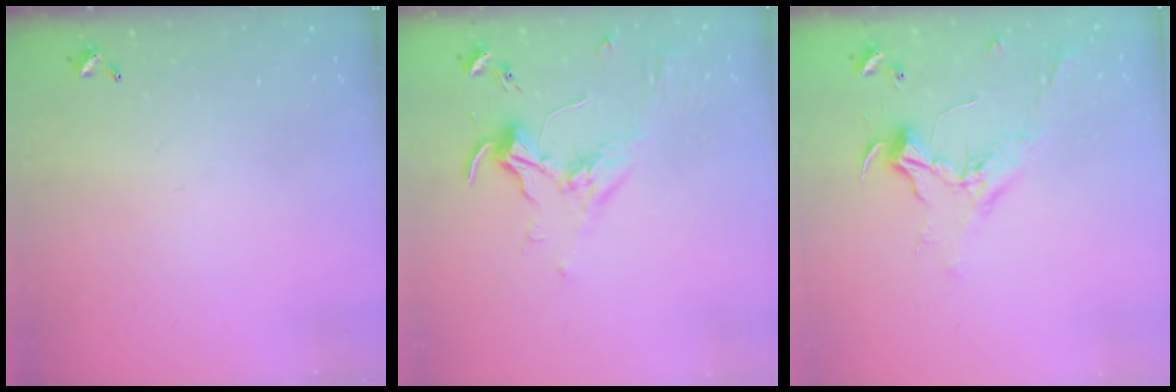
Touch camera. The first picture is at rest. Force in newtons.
{"total": 1.7, "press": 1.5, "slide": 0.7}
{"total": 2.3, "press": 2.2, "slide": 0.7}